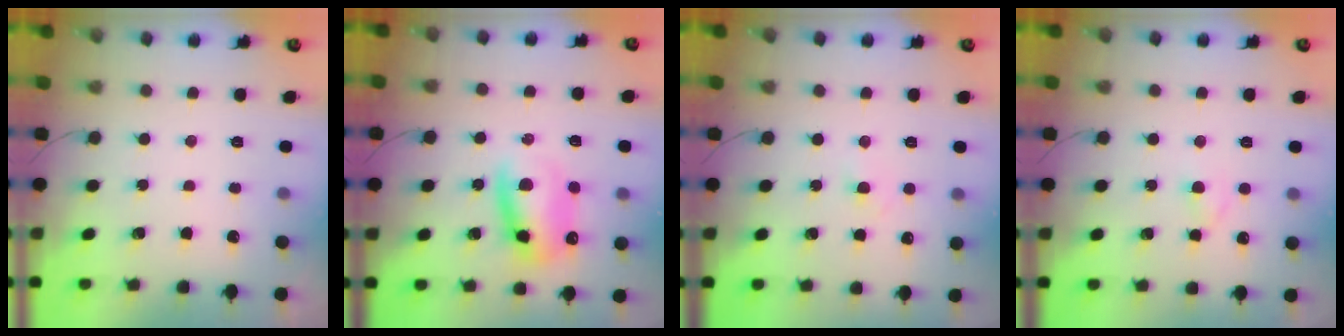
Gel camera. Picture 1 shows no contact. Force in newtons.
{"total": 11.2, "press": 11.0, "slide": 2.2}
{"total": 1.9, "press": 1.6, "slide": 1.0}
{"total": 2.3, "press": 2.0, "slide": 1.1}